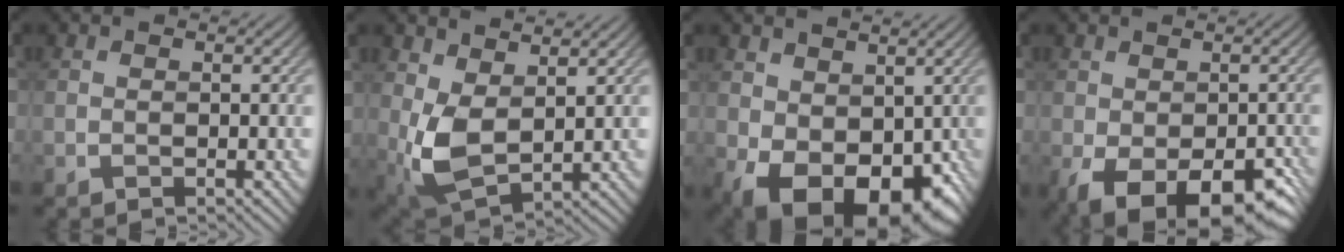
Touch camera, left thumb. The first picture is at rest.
{"total": 6.3, "force": [2.0, 3.4, 5.0], "torque": [-0.129, -0.009, 0.039]}
{"total": 11.5, "force": [-1.9, 7.7, 8.4], "torque": [-0.138, -0.045, -0.008]}
{"total": 10.8, "force": [-5.3, 5.8, 7.4], "torque": [-0.113, -0.049, -0.061]}